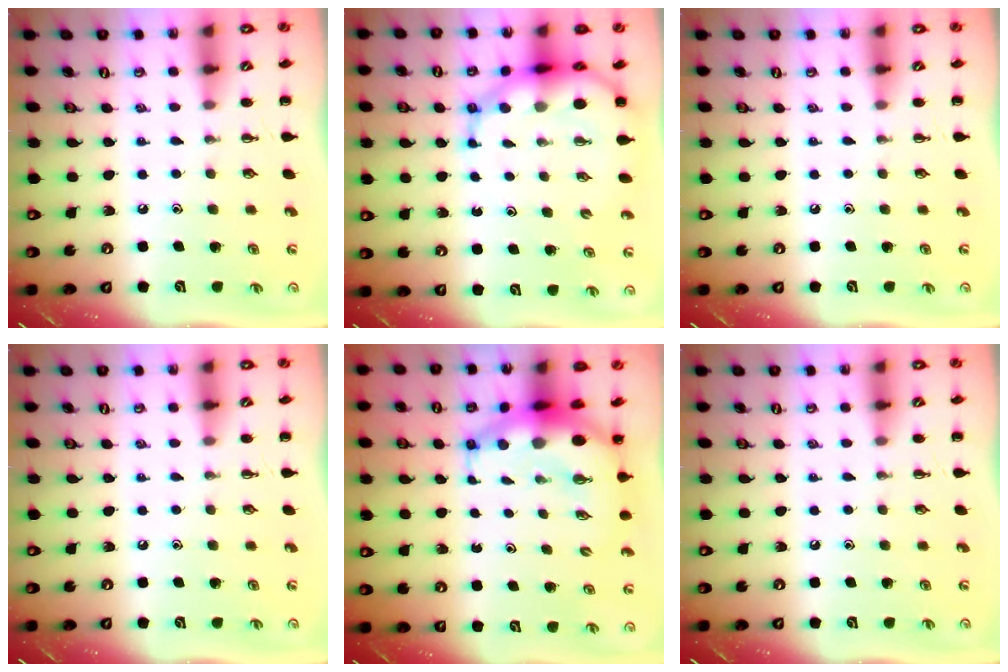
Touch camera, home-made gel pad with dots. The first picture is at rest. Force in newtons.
{"total": 10.7, "press": 10.4, "slide": 2.9}
{"total": 0.0}
{"total": 0.0}
{"total": 8.7, "press": 8.4, "slide": 2.2}
{"total": 0.0}